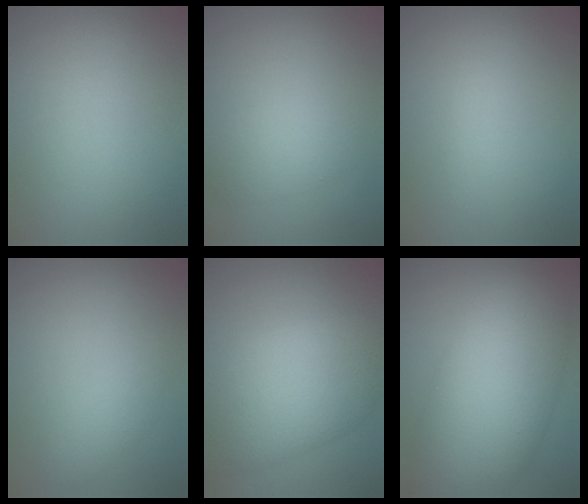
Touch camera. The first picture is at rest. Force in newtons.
{"total": 2.4, "press": 2.4, "slide": 0.0}
{"total": 0.8, "press": 0.8, "slide": 0.0}
{"total": 1.6, "press": 1.6, "slide": 0.0}
{"total": 9.4, "press": 9.4, "slide": 0.3}
{"total": 11.1, "press": 11.1, "slide": 0.2}